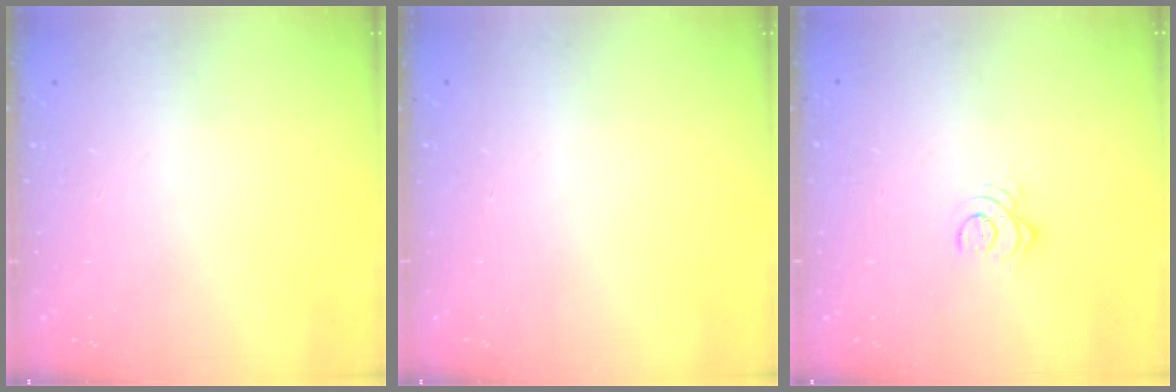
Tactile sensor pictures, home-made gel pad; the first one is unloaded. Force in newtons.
{"total": 0.0}
{"total": 3.0, "press": 3.0, "slide": 0.1}